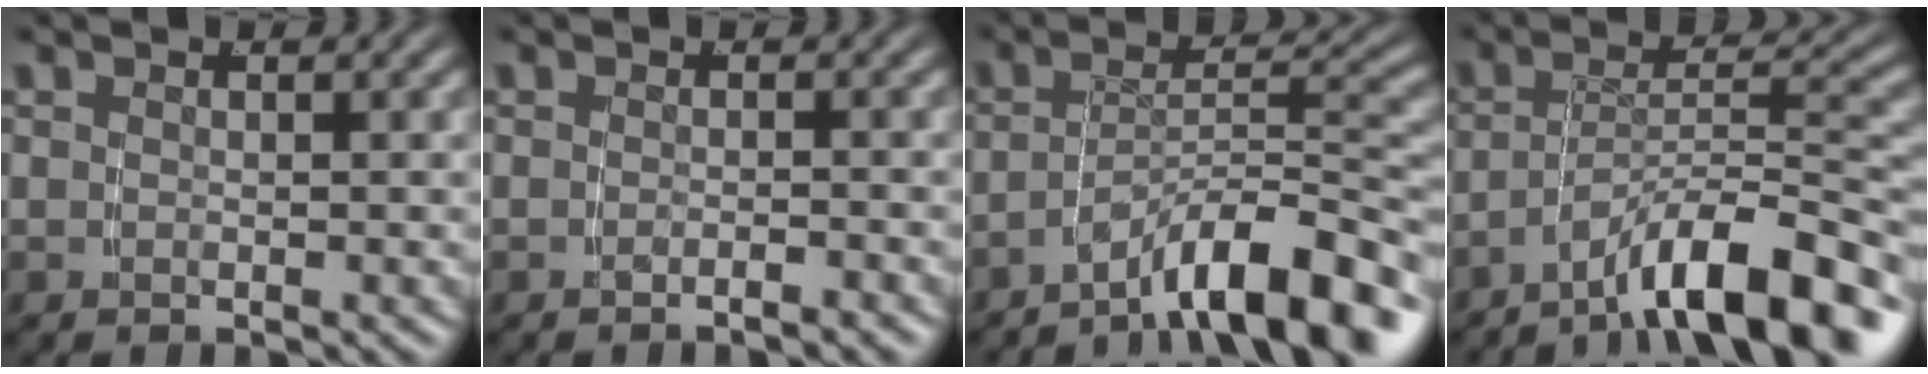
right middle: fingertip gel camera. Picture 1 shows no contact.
{"total": 1.3, "force": [-1.1, -0.5, 0.3], "torque": [-0.003, 0.004, -0.022]}
{"total": 8.7, "force": [-5.7, 2.3, 6.1], "torque": [-0.087, -0.005, -0.081]}
{"total": 8.7, "force": [-5.7, 2.1, 6.2], "torque": [-0.085, 0.000, -0.082]}